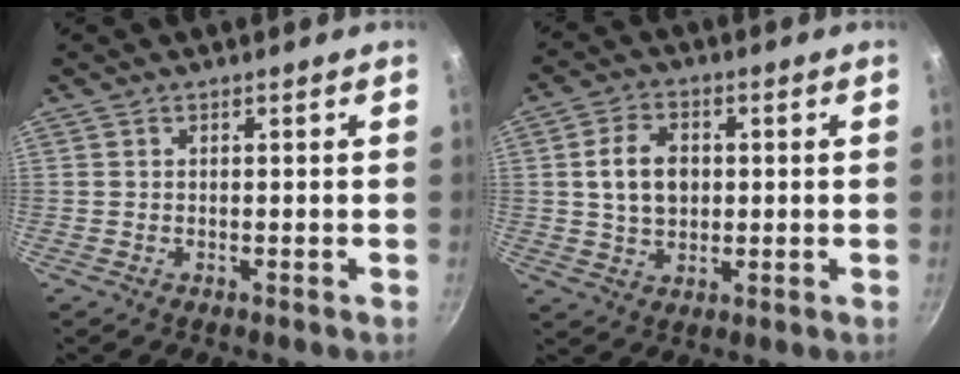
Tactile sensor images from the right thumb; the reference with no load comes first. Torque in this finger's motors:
{"motor_torque": [-0.14, 0.34, 0.23, 0.01, 0.06]}